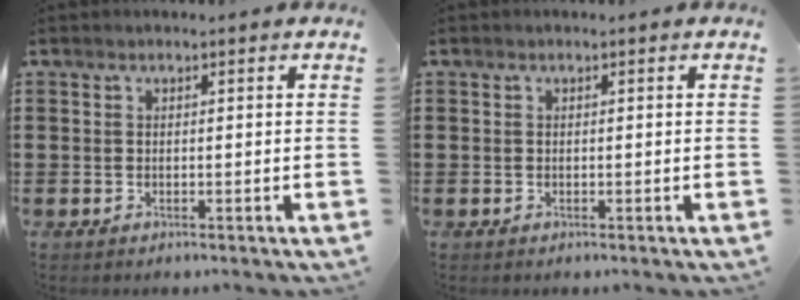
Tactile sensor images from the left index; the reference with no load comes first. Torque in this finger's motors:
{"motor_torque": [0.16, -0.12, -0.05, 0.01]}